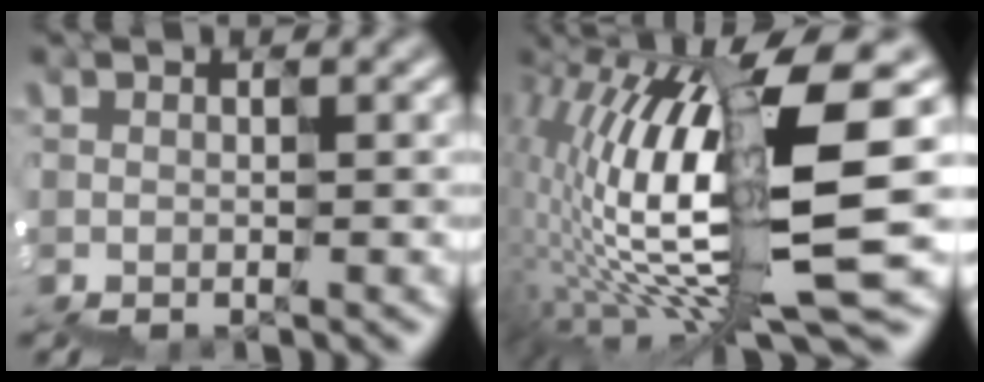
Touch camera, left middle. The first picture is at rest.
{"total": 12.0, "force": [1.1, 2.6, 11.6], "torque": [-0.226, 0.014, 0.041]}